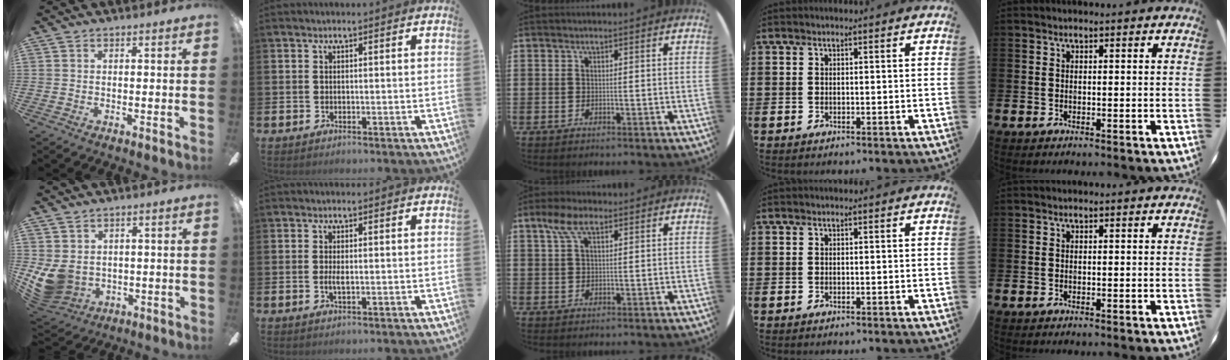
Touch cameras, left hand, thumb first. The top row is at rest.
{"thumb": {"total": 8.1, "force": [-0.3, 7.1, 3.9], "torque": [-0.106, -0.007, 0.000]}, "index": {"total": 1.3, "force": [-0.1, 0.3, 1.2], "torque": [-0.022, 0.000, -0.003]}, "middle": {"total": 4.6, "force": [2.6, 2.0, 3.3], "torque": [-0.071, 0.010, 0.045]}}